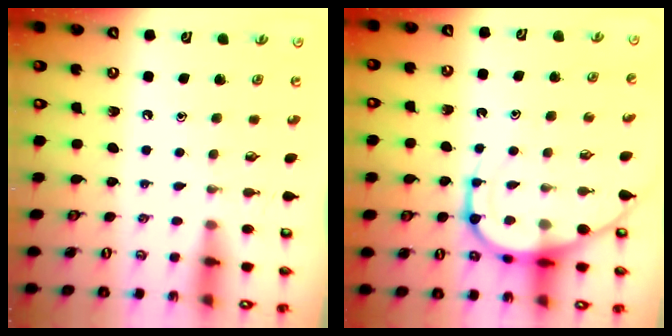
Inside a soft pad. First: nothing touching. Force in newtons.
{"total": 10.8, "press": 10.8, "slide": 1.0}